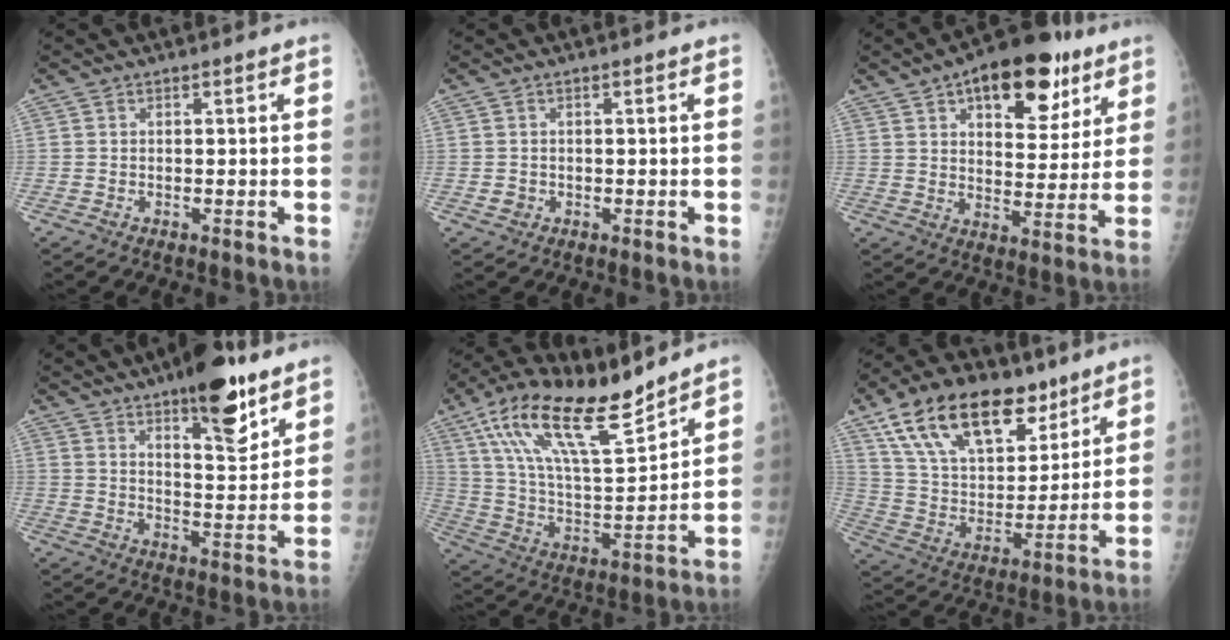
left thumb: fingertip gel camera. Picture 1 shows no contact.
{"total": 1.4, "force": [-0.3, 1.2, 0.4], "torque": [-0.002, 0.003, -0.002]}
{"total": 18.6, "force": [9.7, 9.2, 12.8], "torque": [-0.135, -0.027, 0.141]}
{"total": 14.8, "force": [9.5, 4.8, 10.3], "torque": [-0.117, -0.060, 0.143]}
{"total": 20.4, "force": [14.0, 6.0, 13.6], "torque": [-0.219, -0.055, 0.257]}
{"total": 23.0, "force": [14.1, 12.2, 13.5], "torque": [-0.199, -0.034, 0.254]}